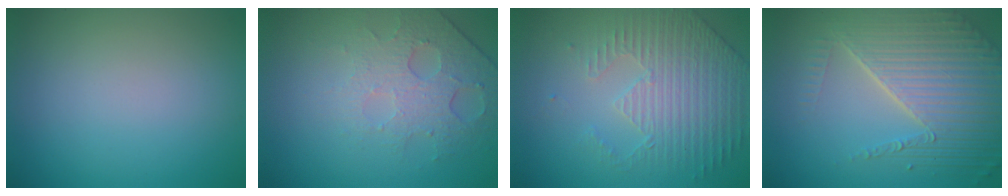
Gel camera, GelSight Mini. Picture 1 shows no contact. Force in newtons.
{"total": 4.8, "press": 3.2, "slide": 3.6}
{"total": 4.5, "press": 3.4, "slide": 3.0}
{"total": 7.8, "press": 5.4, "slide": 5.6}